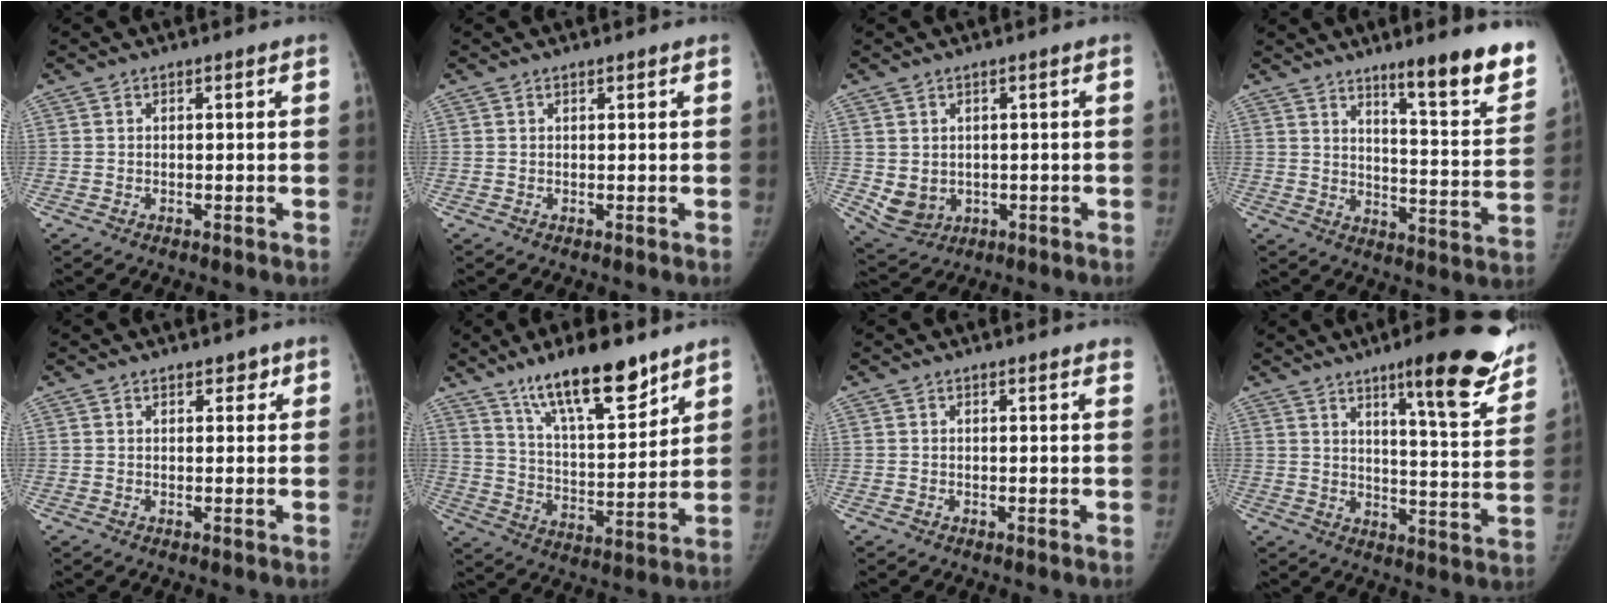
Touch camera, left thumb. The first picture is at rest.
{"total": 0.5, "force": [0.5, 0.1, 0.2], "torque": [-0.005, -0.002, 0.009]}
{"total": 5.9, "force": [-0.1, 4.9, 3.2], "torque": [-0.051, -0.006, 0.022]}
{"total": 16.7, "force": [11.2, 2.2, 12.1], "torque": [-0.129, -0.083, 0.167]}
{"total": 2.5, "force": [1.8, 1.3, 1.1], "torque": [0.004, -0.009, 0.022]}
{"total": 17.2, "force": [12.1, 5.0, 11.1], "torque": [-0.155, -0.071, 0.215]}
{"total": 3.4, "force": [3.1, 0.5, 1.3], "torque": [-0.006, -0.007, 0.026]}
{"total": 20.0, "force": [12.8, 3.7, 14.9], "torque": [-0.164, -0.065, 0.174]}